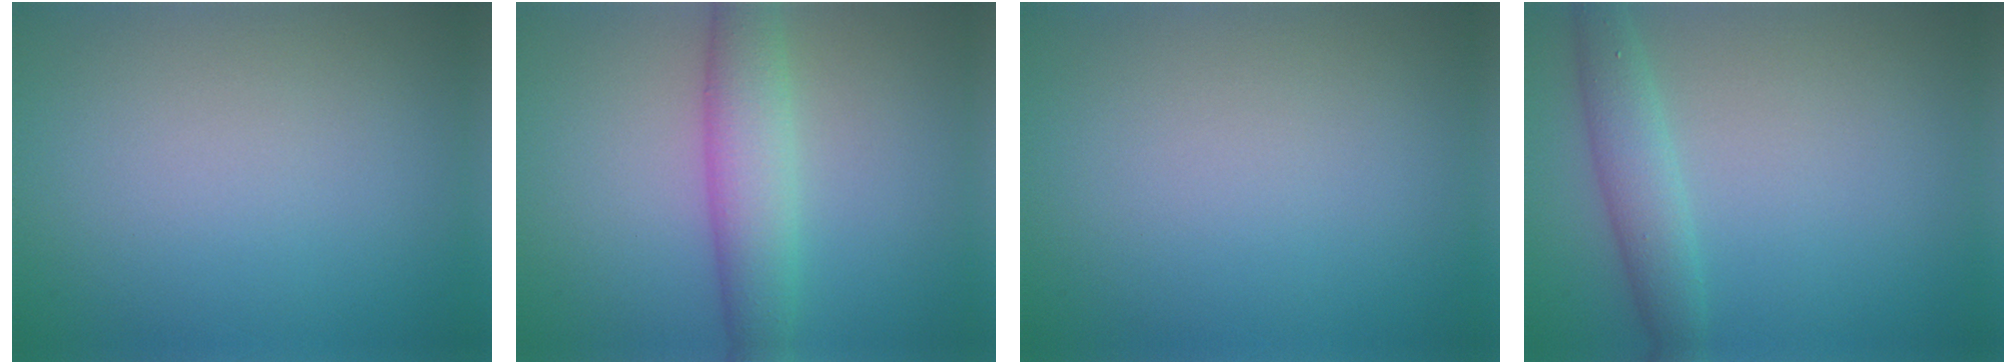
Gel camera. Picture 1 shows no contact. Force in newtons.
{"total": 4.8, "press": 4.8, "slide": 0.2}
{"total": 0.0}
{"total": 2.9, "press": 2.9, "slide": 0.2}